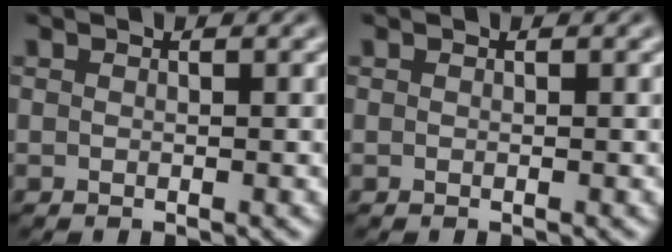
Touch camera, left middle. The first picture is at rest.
{"total": 0.0}